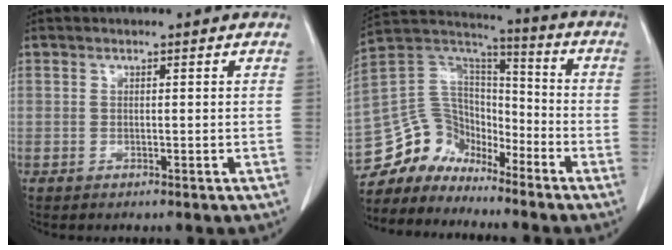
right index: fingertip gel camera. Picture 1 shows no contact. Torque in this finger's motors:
{"motor_torque": [-0.31, -0.16, -0.03, -0.06]}